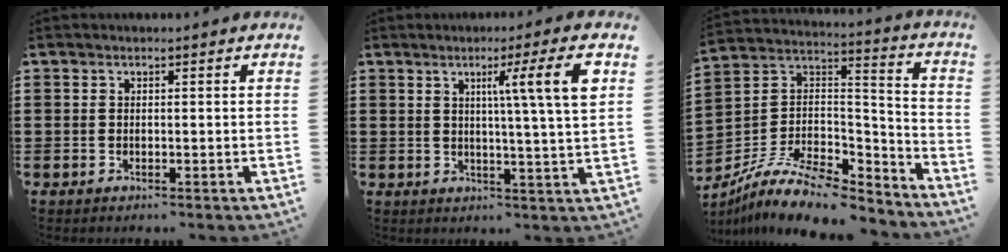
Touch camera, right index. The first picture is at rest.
{"total": 7.9, "force": [3.2, -0.2, 7.2], "torque": [-0.122, -0.009, 0.043]}
{"total": 11.9, "force": [-9.1, 3.8, 6.6], "torque": [-0.128, 0.019, -0.173]}